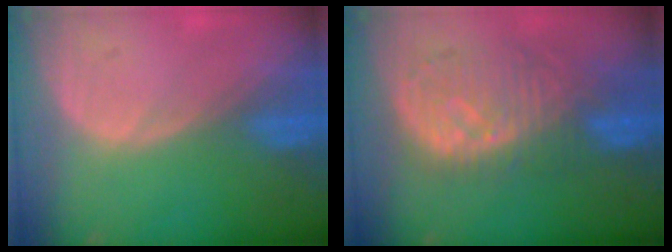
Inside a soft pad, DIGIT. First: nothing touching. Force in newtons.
{"total": 9.4, "press": 8.9, "slide": 3.2}